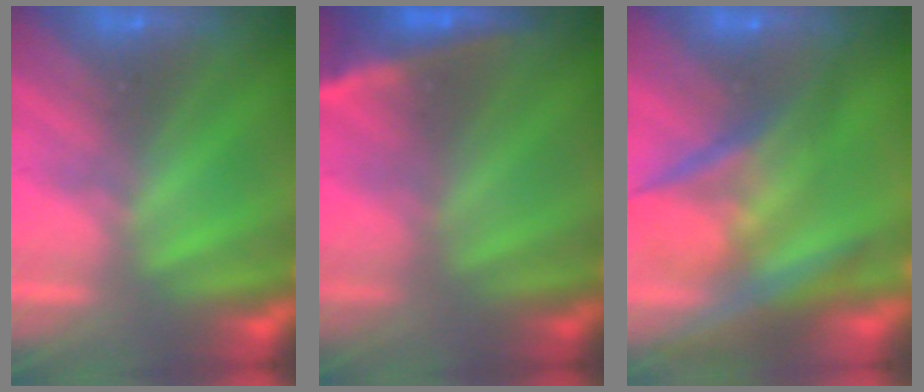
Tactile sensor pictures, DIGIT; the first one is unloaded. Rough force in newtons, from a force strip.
{"total": 2.2}
{"total": 10.8}